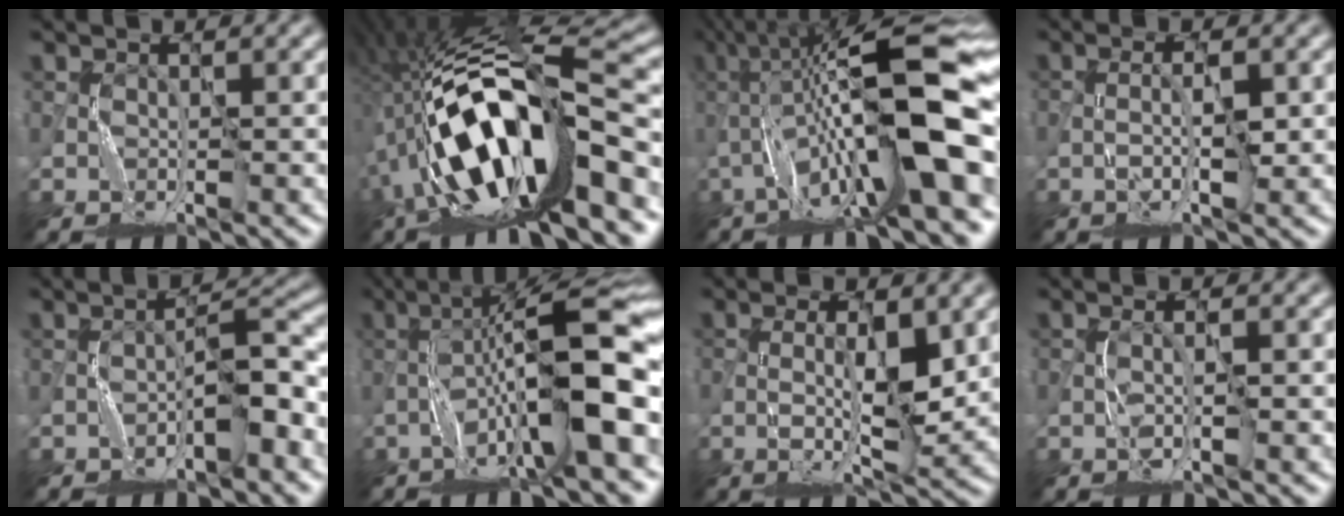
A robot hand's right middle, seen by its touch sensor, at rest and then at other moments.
{"total": 15.8, "force": [-4.6, 5.5, 14.0], "torque": [-0.262, 0.018, -0.080]}
{"total": 14.8, "force": [-2.5, 3.6, 14.1], "torque": [-0.247, 0.025, -0.042]}
{"total": 2.3, "force": [-0.3, 0.4, 2.3], "torque": [-0.044, 0.002, -0.007]}
{"total": 4.0, "force": [-2.1, 0.9, 3.3], "torque": [-0.049, 0.017, -0.034]}
{"total": 11.8, "force": [-3.3, 2.2, 11.1], "torque": [-0.181, 0.024, -0.050]}
{"total": 5.4, "force": [0.5, 1.2, 5.3], "torque": [-0.093, -0.002, 0.011]}
{"total": 1.2, "force": [-0.3, 0.0, 1.1], "torque": [-0.021, 0.003, -0.007]}